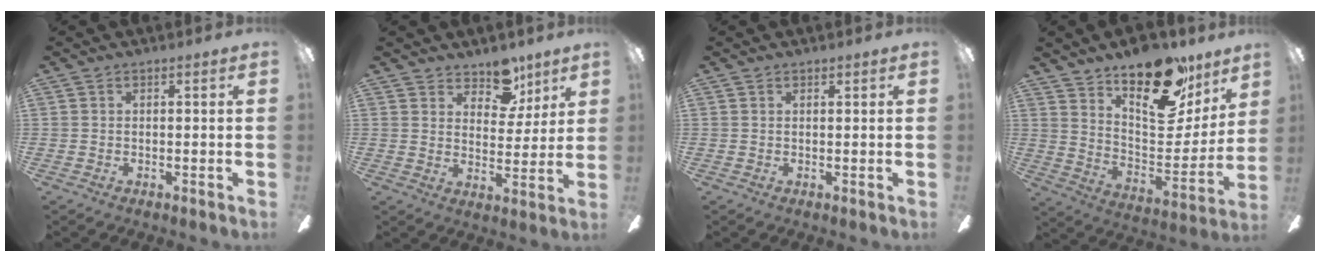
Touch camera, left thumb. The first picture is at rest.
{"total": 9.4, "force": [7.0, 5.3, 3.4], "torque": [-0.036, -0.042, 0.126]}
{"total": 0.6, "force": [0.5, 0.2, 0.1], "torque": [-0.003, 0.001, 0.009]}
{"total": 24.3, "force": [17.3, 10.7, 13.2], "torque": [-0.174, -0.118, 0.296]}